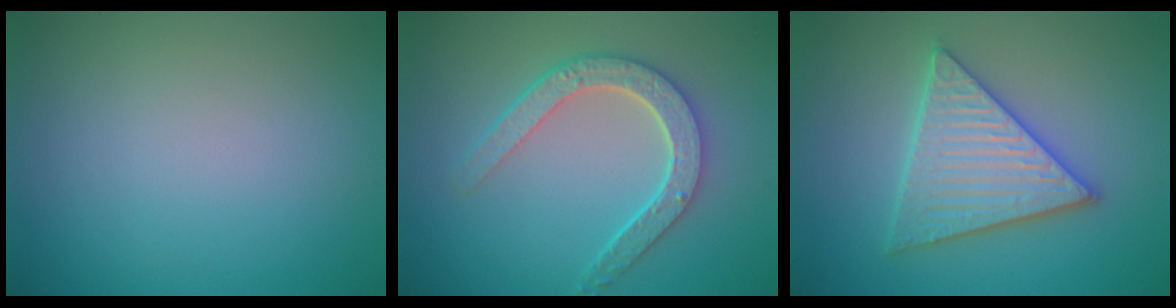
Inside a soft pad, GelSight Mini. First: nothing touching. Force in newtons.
{"total": 4.7, "press": 3.6, "slide": 3.0}
{"total": 5.4, "press": 5.4, "slide": 0.7}